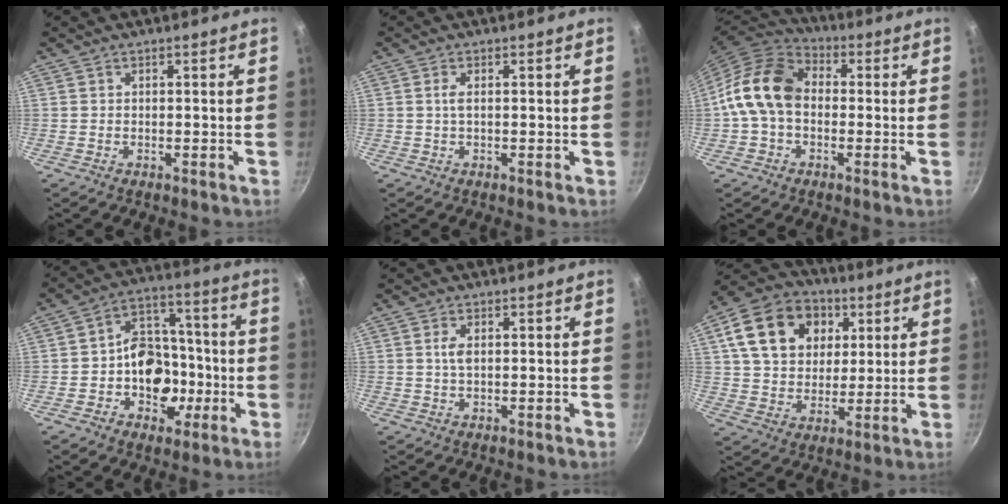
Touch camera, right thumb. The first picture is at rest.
{"total": 1.7, "force": [0.1, 0.5, 1.6], "torque": [-0.033, 0.002, 0.000]}
{"total": 13.1, "force": [-0.3, 9.5, 9.0], "torque": [-0.140, 0.031, -0.027]}
{"total": 14.5, "force": [-3.2, 11.1, 8.7], "torque": [-0.077, 0.044, -0.054]}
{"total": 2.0, "force": [0.3, 0.9, 1.8], "torque": [-0.038, 0.000, 0.008]}
{"total": 18.2, "force": [6.0, 13.8, 10.3], "torque": [-0.159, 0.005, 0.095]}